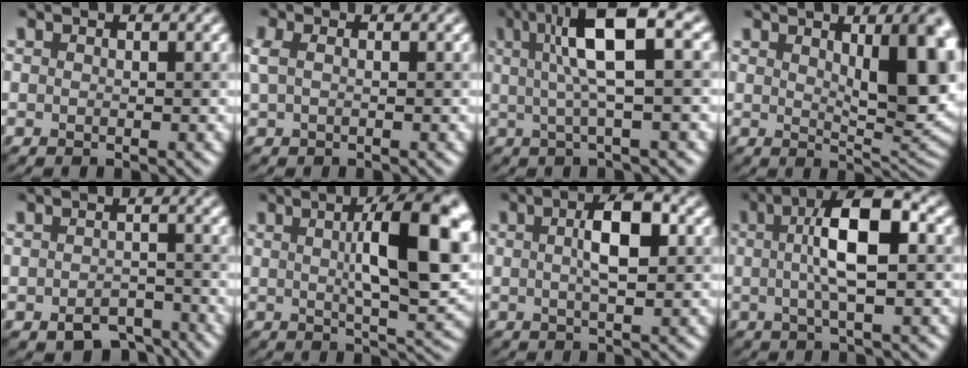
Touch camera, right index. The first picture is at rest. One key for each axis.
{"total": 1.4, "fx": 0.4, "fy": 0.6, "fz": 1.1, "tx": -0.028, "ty": 0.008, "tz": 0.003}
{"total": 7.3, "fx": 1.9, "fy": 1.7, "fz": 6.9, "tx": -0.108, "ty": 0.019, "tz": 0.026}
{"total": 9.2, "fx": 2.4, "fy": 3.1, "fz": 8.4, "tx": -0.110, "ty": -0.005, "tz": 0.043}
{"total": 3.6, "fx": -2.5, "fy": 1.9, "fz": 1.7, "tx": -0.027, "ty": -0.002, "tz": -0.042}
{"total": 11.3, "fx": 2.1, "fy": 3.1, "fz": 10.7, "tx": -0.141, "ty": 0.007, "tz": 0.034}
{"total": 4.2, "fx": 0.7, "fy": 1.0, "fz": 4.0, "tx": -0.069, "ty": 0.013, "tz": 0.006}
{"total": 6.5, "fx": 0.8, "fy": 1.5, "fz": 6.3, "tx": -0.103, "ty": 0.018, "tz": 0.005}